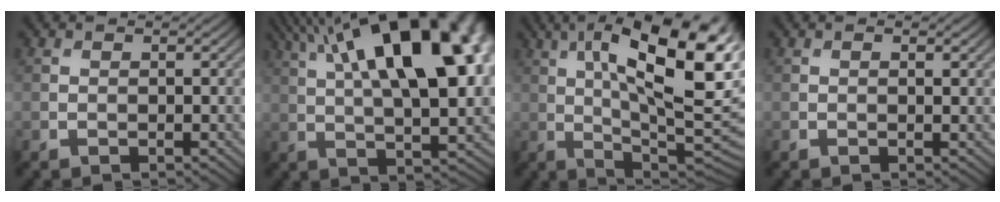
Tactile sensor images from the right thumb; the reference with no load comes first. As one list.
[{"total": 20.1, "force": [7.3, 7.7, 17.0], "torque": [-0.253, 0.053, 0.101]}, {"total": 19.1, "force": [5.5, 6.4, 17.1], "torque": [-0.255, 0.023, 0.089]}, {"total": 1.0, "force": [0.4, 0.2, 0.9], "torque": [-0.014, -0.002, 0.005]}]